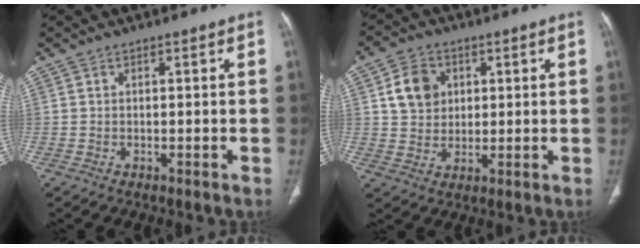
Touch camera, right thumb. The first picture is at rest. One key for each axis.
{"total": 7.6, "fx": 2.3, "fy": 6.3, "fz": 3.7, "tx": -0.043, "ty": -0.006, "tz": 0.043}